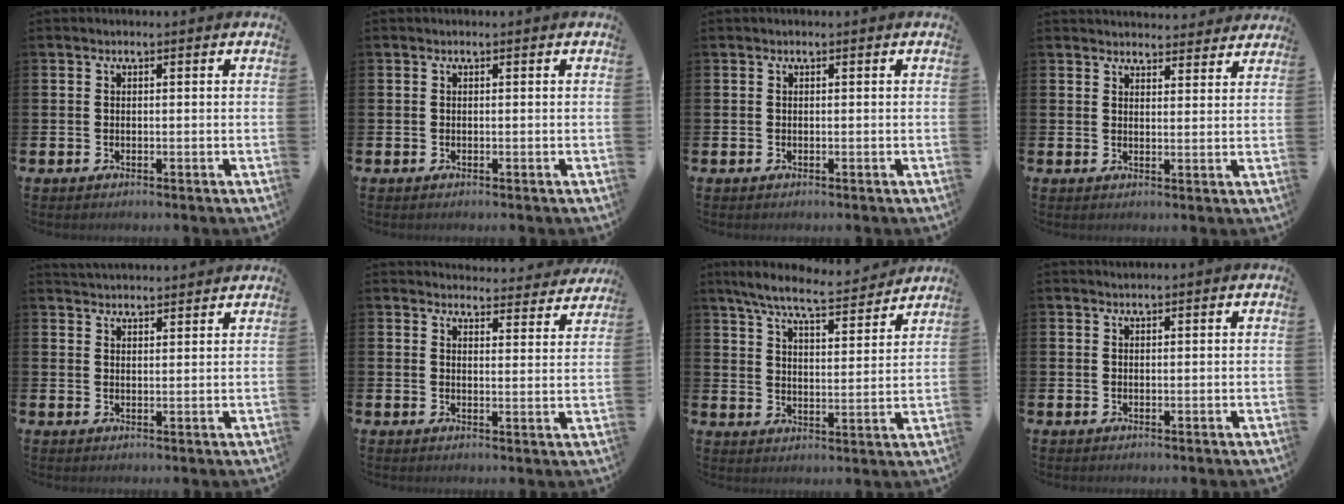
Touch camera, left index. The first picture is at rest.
{"total": 0.0}
{"total": 0.0}
{"total": 3.8, "force": [3.7, 0.6, -0.2], "torque": [0.005, -0.026, 0.067]}
{"total": 2.9, "force": [2.9, 0.2, -0.1], "torque": [-0.002, -0.014, 0.053]}
{"total": 4.0, "force": [3.9, 0.7, 0.3], "torque": [-0.008, -0.031, 0.068]}
{"total": 7.7, "force": [7.1, 0.7, 2.8], "torque": [-0.077, -0.044, 0.124]}
{"total": 0.5, "force": [0.5, 0.0, 0.0], "torque": [0.001, -0.001, 0.011]}